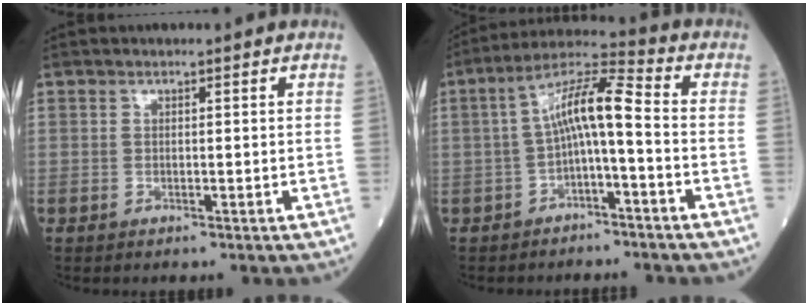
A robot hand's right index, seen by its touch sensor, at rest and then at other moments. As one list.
[{"total": 8.1, "force": [-1.0, 1.1, 8.0], "torque": [-0.147, 0.035, -0.020]}]